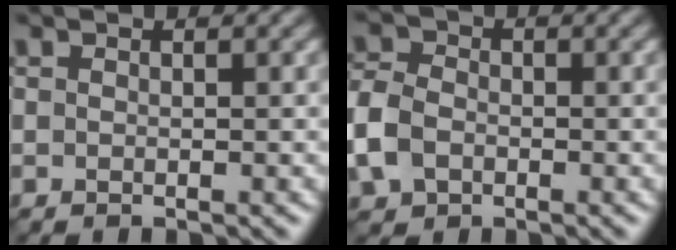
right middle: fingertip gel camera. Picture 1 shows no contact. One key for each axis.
{"total": 5.2, "fx": -1.6, "fy": 3.9, "fz": 3.1, "tx": -0.086, "ty": -0.001, "tz": -0.044}